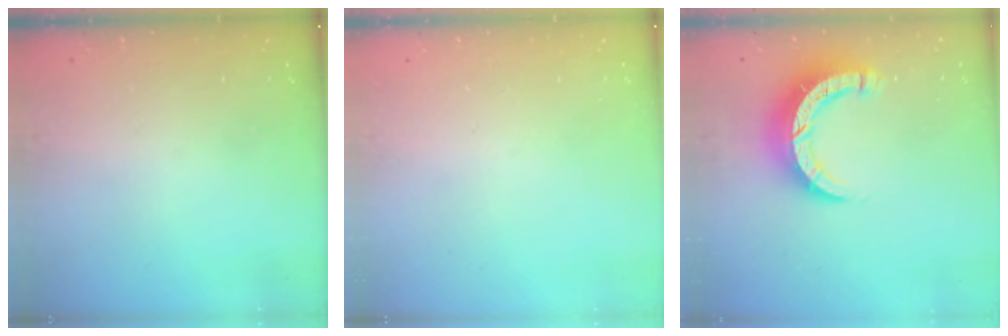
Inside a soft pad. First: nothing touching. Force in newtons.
{"total": 0.0}
{"total": 10.6, "press": 10.5, "slide": 1.1}